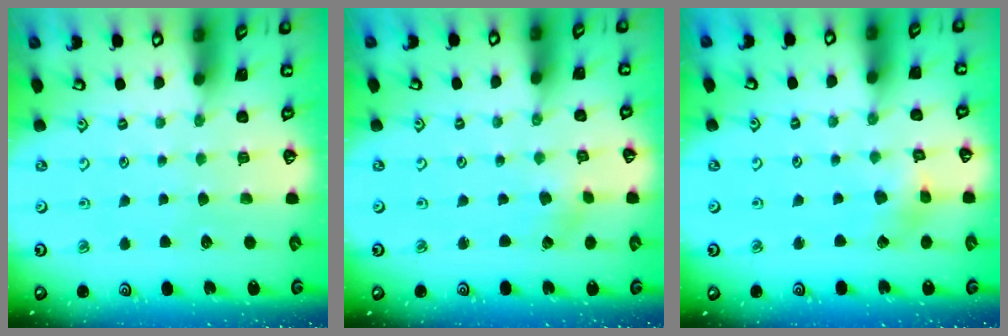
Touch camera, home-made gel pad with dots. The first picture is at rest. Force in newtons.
{"total": 0.6, "press": 0.6, "slide": 0.1}
{"total": 3.4, "press": 3.4, "slide": 0.3}